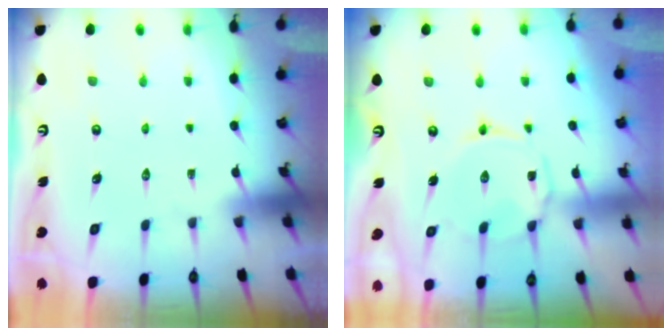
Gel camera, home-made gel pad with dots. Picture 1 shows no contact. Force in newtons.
{"total": 3.8, "press": 3.8, "slide": 0.5}